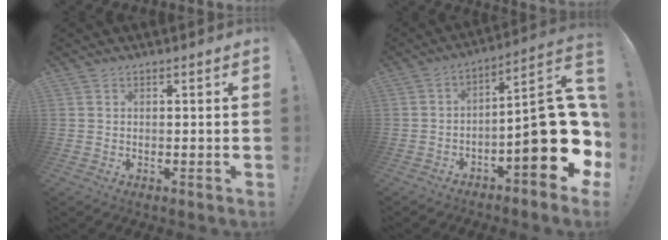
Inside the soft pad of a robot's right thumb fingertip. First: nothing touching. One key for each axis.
{"total": 20.1, "fx": -4.4, "fy": 6.5, "fz": 18.5, "tx": -0.258, "ty": 0.025, "tz": -0.060}